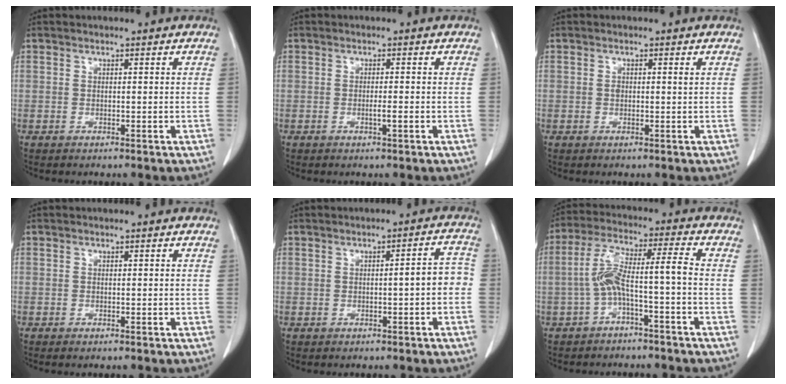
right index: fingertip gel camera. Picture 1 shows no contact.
{"total": 1.3, "force": [-0.5, -0.1, 1.2], "torque": [-0.024, -0.001, -0.006]}
{"total": 1.0, "force": [0.3, 0.4, 0.8], "torque": [-0.019, 0.001, 0.007]}
{"total": 0.6, "force": [-0.5, 0.1, 0.4], "torque": [-0.010, -0.002, -0.006]}
{"total": 3.4, "force": [-0.8, 0.7, 3.3], "torque": [-0.036, 0.015, -0.010]}
{"total": 7.5, "force": [-2.3, 0.2, 7.1], "torque": [-0.141, 0.037, -0.040]}